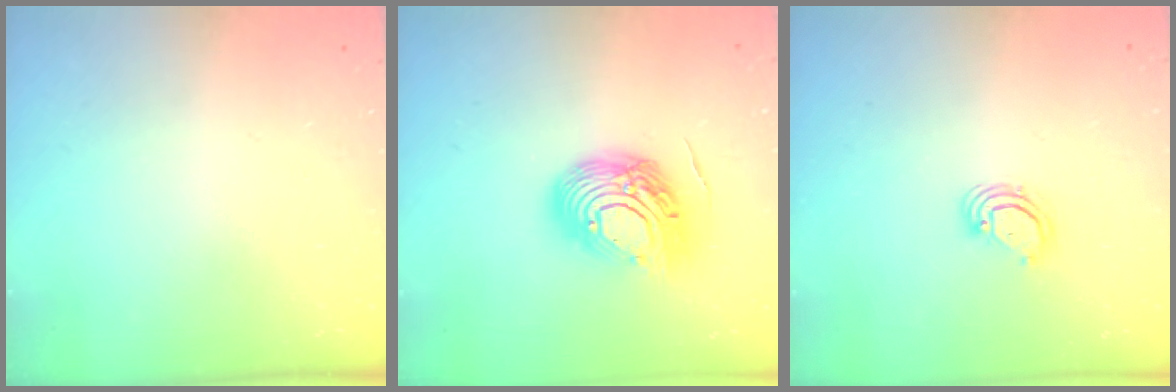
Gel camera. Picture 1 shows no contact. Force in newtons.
{"total": 15.0, "press": 14.9, "slide": 1.5}
{"total": 3.2, "press": 3.2, "slide": 0.2}